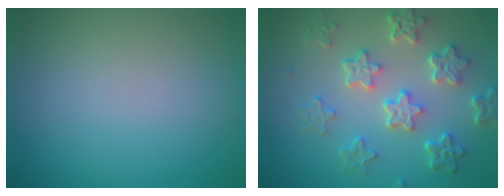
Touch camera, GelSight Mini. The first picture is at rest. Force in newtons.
{"total": 5.8, "press": 4.4, "slide": 3.8}